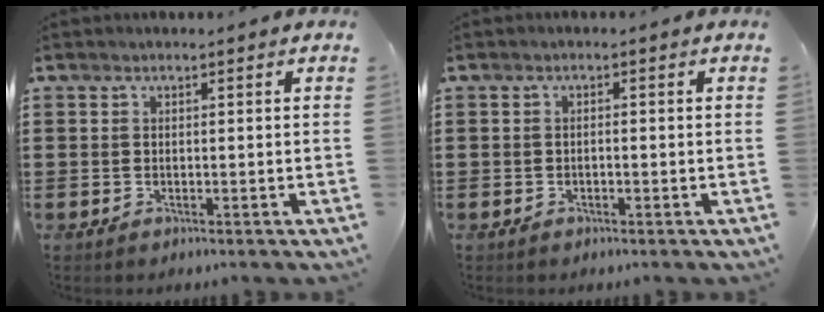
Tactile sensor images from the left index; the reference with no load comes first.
{"total": 0.6, "force": [-0.5, 0.2, 0.3], "torque": [-0.009, -0.004, -0.009]}